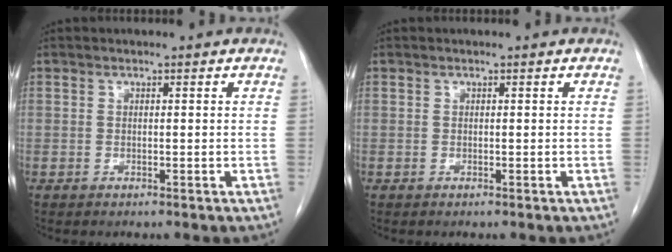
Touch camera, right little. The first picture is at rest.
{"total": 0.0}